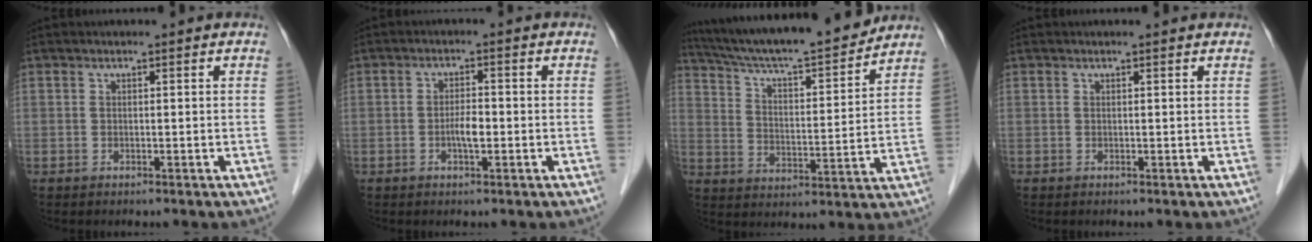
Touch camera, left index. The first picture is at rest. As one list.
[{"total": 2.7, "force": [-1.0, 0.7, 2.4], "torque": [-0.044, -0.001, -0.017]}, {"total": 18.9, "force": [17.1, 1.0, 7.9], "torque": [-0.135, 0.001, 0.266]}, {"total": 0.7, "force": [0.7, 0.1, 0.2], "torque": [-0.011, 0.001, 0.006]}]